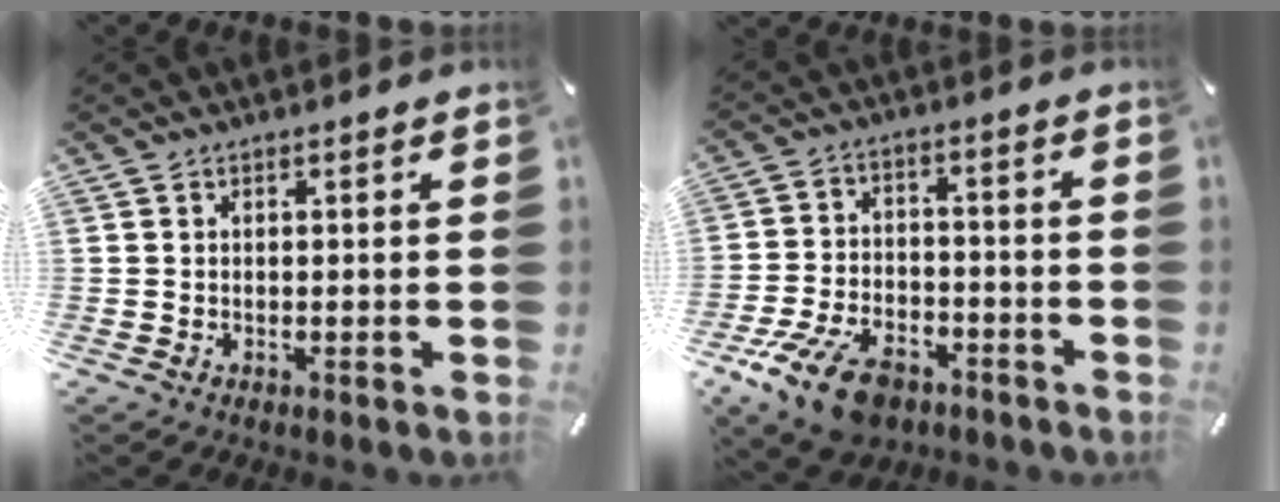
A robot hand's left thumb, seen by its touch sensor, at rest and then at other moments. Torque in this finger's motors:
{"motor_torque": [-0.82, 1.72, 0.39, 0.35, 0.13]}